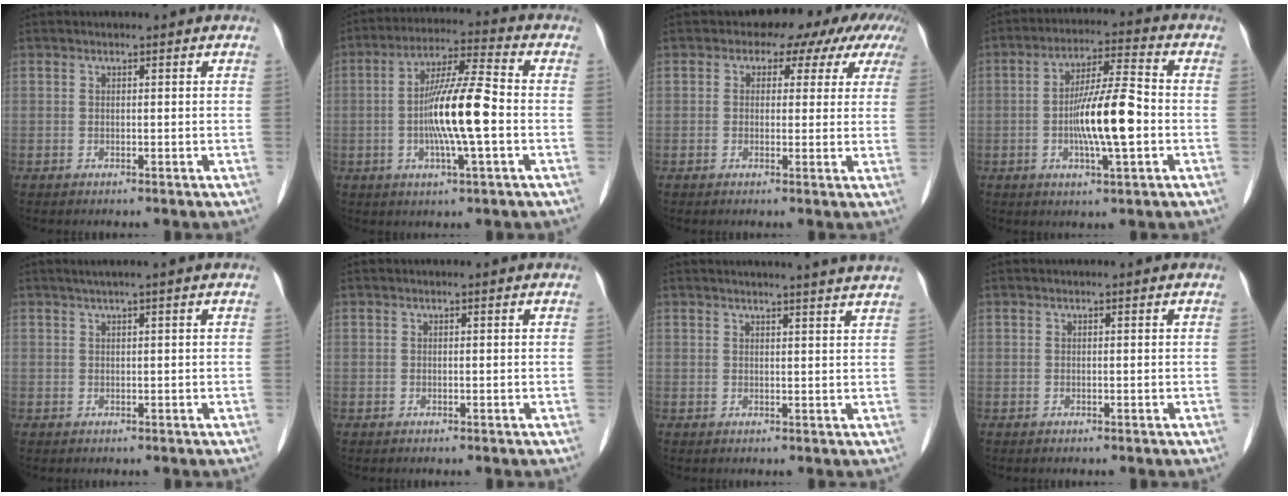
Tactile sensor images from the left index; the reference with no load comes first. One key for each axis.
{"total": 11.5, "fx": -1.7, "fy": 0.9, "fz": 11.3, "tx": -0.212, "ty": 0.001, "tz": -0.038}
{"total": 7.1, "fx": 4.0, "fy": 4.8, "fz": 3.4, "tx": -0.027, "ty": 0.024, "tz": 0.029}
{"total": 10.5, "fx": -1.8, "fy": 1.3, "fz": 10.3, "tx": -0.190, "ty": 0.002, "tz": -0.037}
{"total": 1.0, "fx": 0.6, "fy": -0.2, "fz": 0.7, "tx": -0.017, "ty": 0.008, "tz": 0.018}
{"total": 0.0}
{"total": 8.0, "fx": 7.5, "fy": -1.0, "fz": 2.6, "tx": -0.030, "ty": -0.005, "tz": 0.071}
{"total": 0.0}